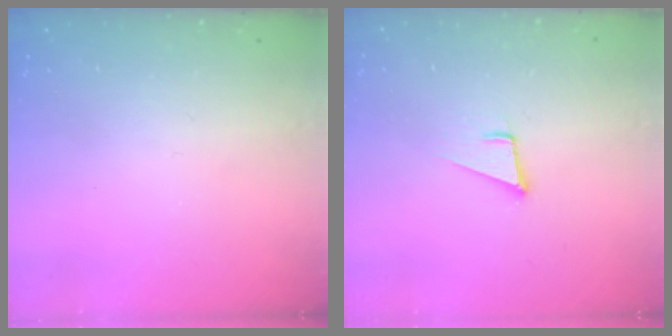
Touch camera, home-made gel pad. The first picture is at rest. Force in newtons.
{"total": 3.6, "press": 2.7, "slide": 2.4}